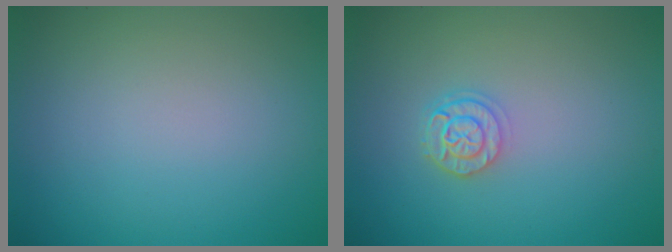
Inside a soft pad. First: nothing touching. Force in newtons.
{"total": 2.4, "press": 2.0, "slide": 1.3}